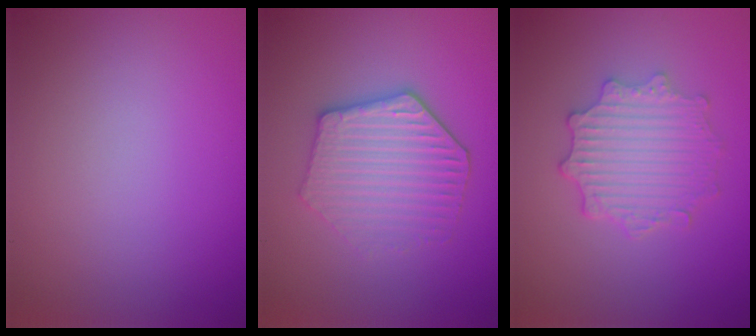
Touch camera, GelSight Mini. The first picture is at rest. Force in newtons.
{"total": 4.4, "press": 4.1, "slide": 1.7}
{"total": 4.6, "press": 3.7, "slide": 2.7}